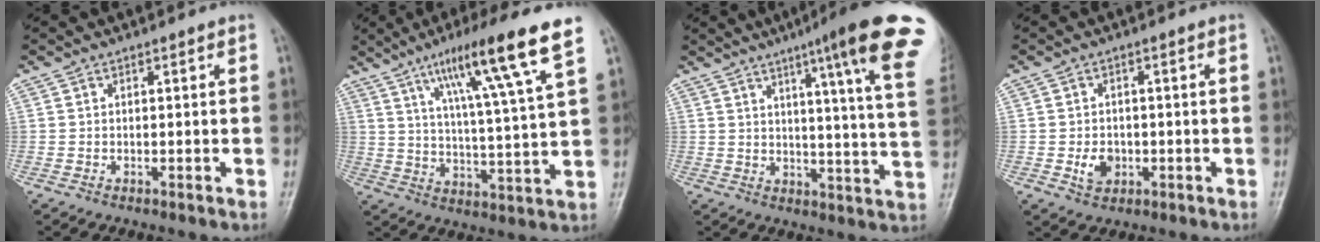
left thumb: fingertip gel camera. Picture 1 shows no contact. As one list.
[{"total": 16.2, "force": [9.3, 0.9, 13.2], "torque": [-0.213, -0.035, 0.149]}, {"total": 21.1, "force": [12.3, 1.0, 17.1], "torque": [-0.211, -0.056, 0.143]}, {"total": 3.8, "force": [-0.9, 3.0, 2.2], "torque": [-0.026, 0.002, -0.011]}]